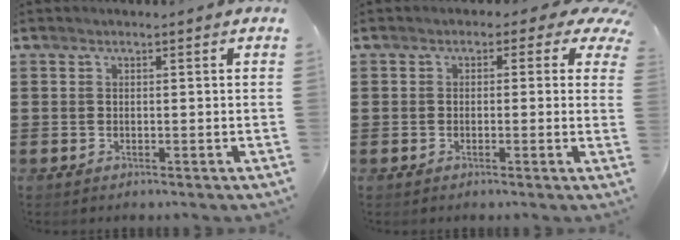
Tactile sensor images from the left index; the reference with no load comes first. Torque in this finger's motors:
{"motor_torque": [2.14, 0.00, 0.04, -0.12]}